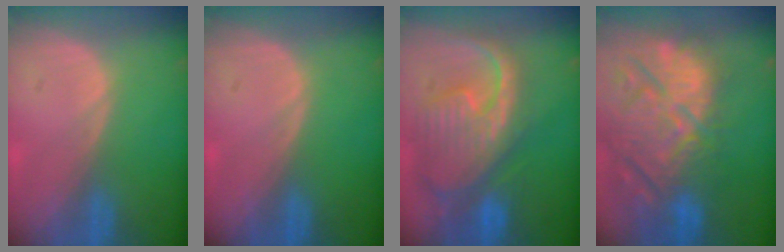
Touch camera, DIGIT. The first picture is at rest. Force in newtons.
{"total": 0.0}
{"total": 12.4, "press": 10.6, "slide": 6.4}
{"total": 15.1, "press": 12.9, "slide": 7.8}